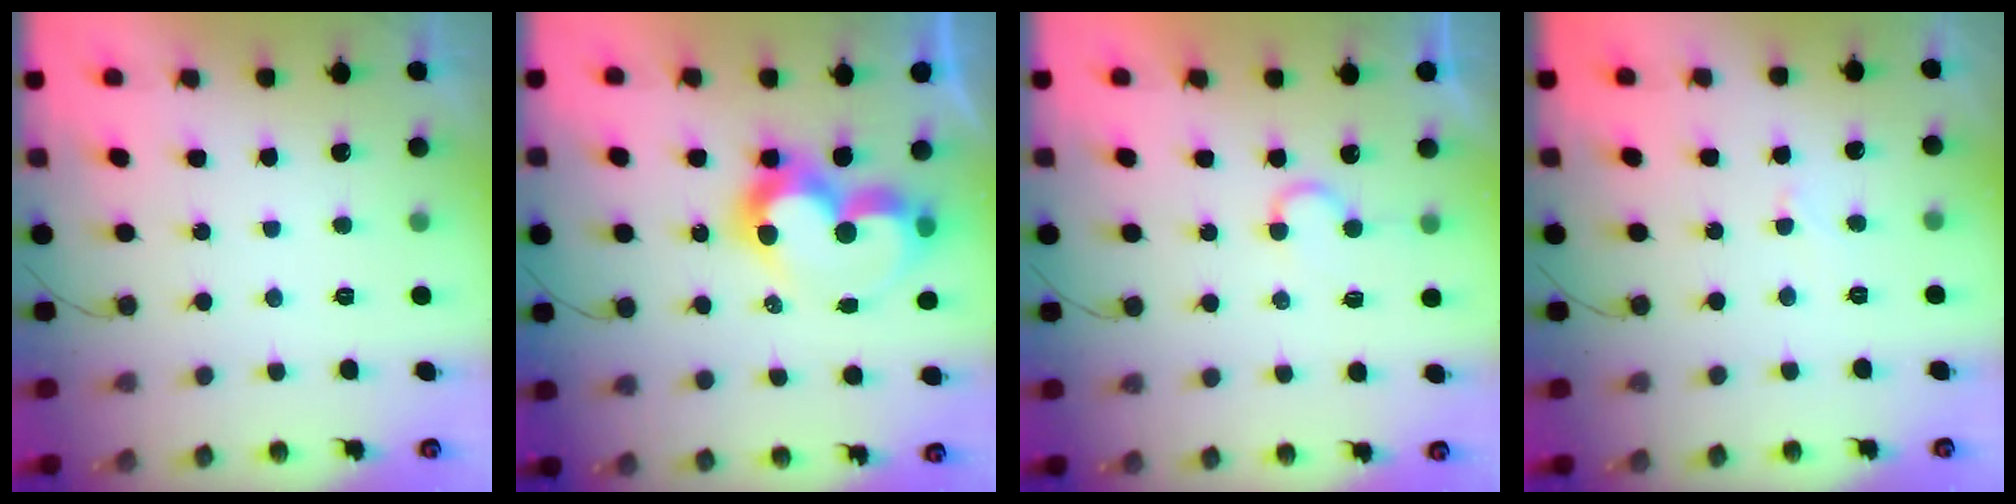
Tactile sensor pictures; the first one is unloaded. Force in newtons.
{"total": 12.4, "press": 12.3, "slide": 1.0}
{"total": 4.6, "press": 4.5, "slide": 0.5}
{"total": 2.6, "press": 2.5, "slide": 0.2}